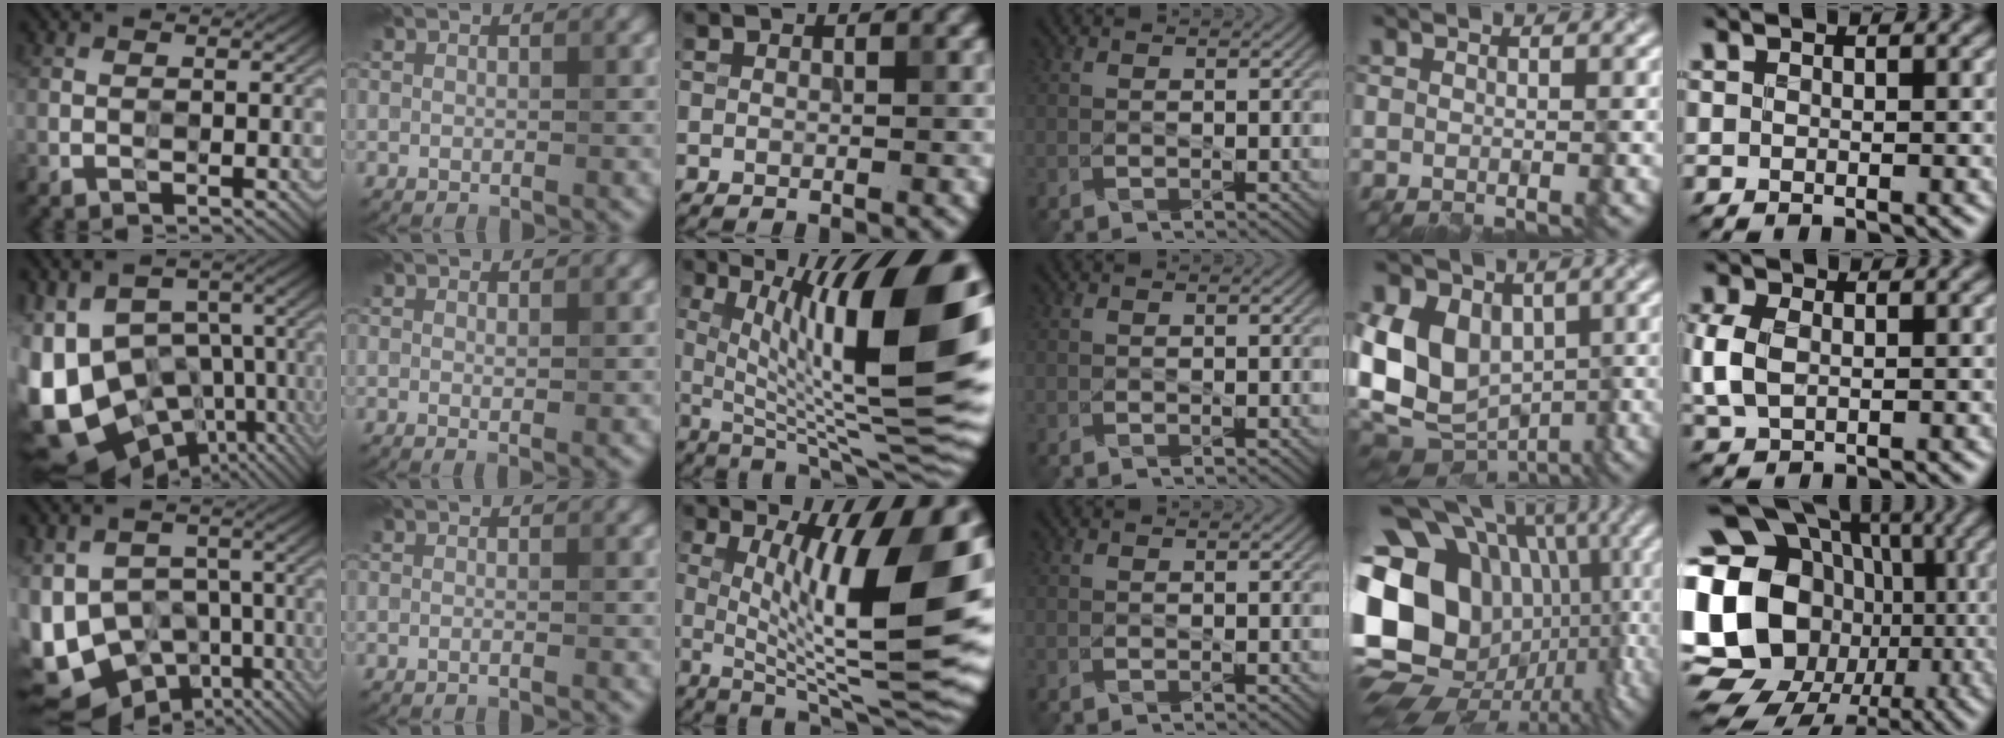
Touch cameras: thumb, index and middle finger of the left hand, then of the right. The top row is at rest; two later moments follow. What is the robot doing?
{"motion": "wipe", "object": "plastic plate"}